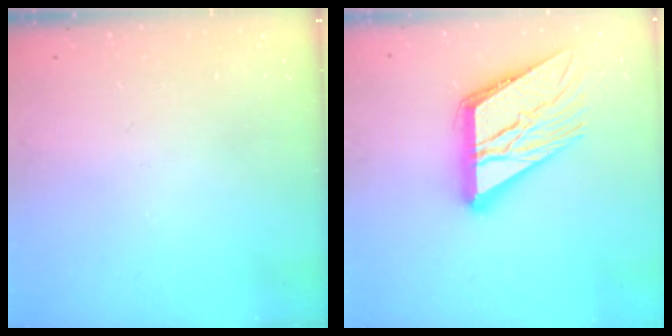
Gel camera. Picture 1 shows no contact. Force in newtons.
{"total": 19.0, "press": 18.9, "slide": 2.0}